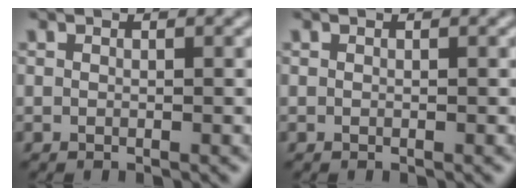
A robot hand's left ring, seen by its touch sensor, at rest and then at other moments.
{"total": 0.0}